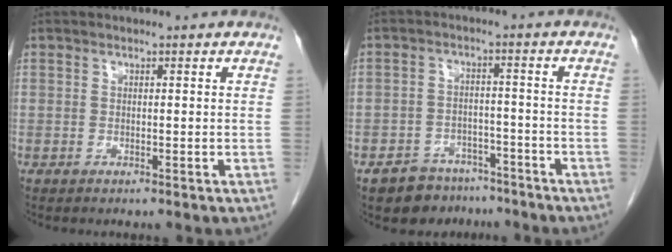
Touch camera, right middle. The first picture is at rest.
{"total": 6.9, "force": [-5.4, 4.2, 0.9], "torque": [-0.008, 0.010, -0.081]}